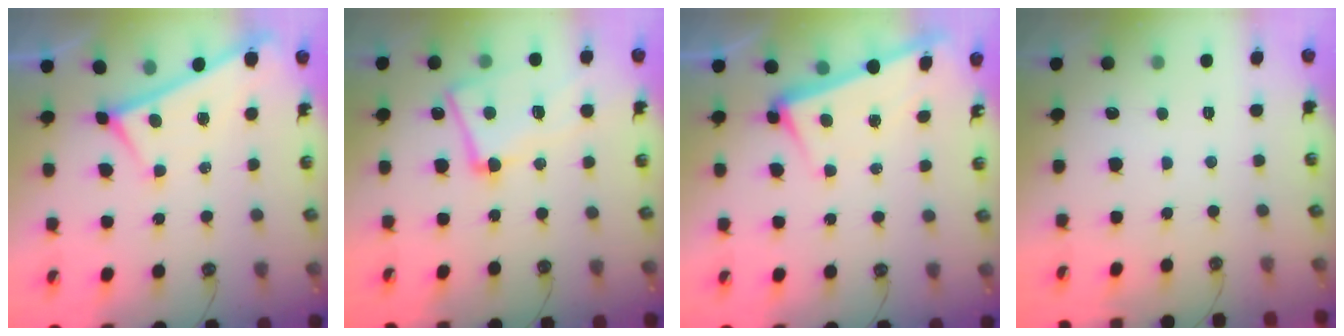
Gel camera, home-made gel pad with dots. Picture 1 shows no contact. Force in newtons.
{"total": 7.6, "press": 7.3, "slide": 2.0}
{"total": 3.3, "press": 3.1, "slide": 1.1}
{"total": 0.0}